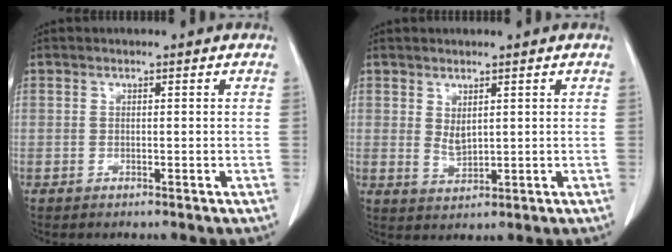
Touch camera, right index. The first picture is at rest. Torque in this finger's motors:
{"motor_torque": [0.30, -0.03, 0.16, 0.04]}